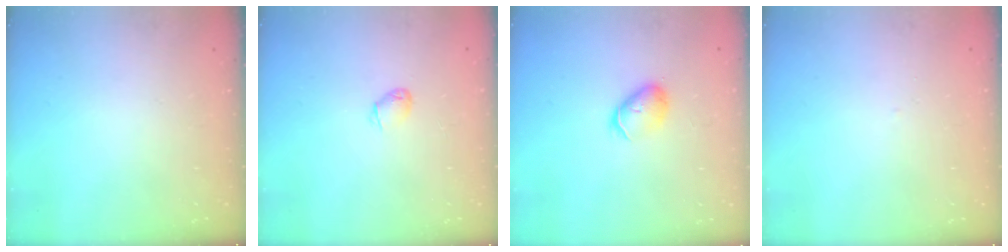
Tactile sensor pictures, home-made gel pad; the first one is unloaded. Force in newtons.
{"total": 2.4, "press": 2.4, "slide": 0.4}
{"total": 6.1, "press": 6.1, "slide": 0.3}
{"total": 1.4, "press": 1.4, "slide": 0.3}